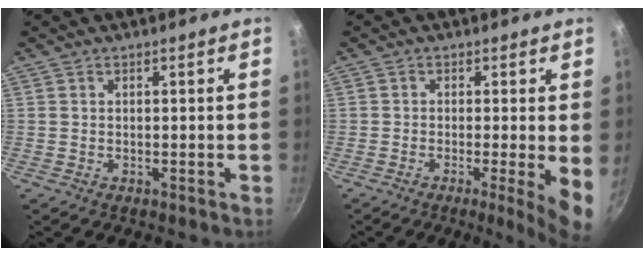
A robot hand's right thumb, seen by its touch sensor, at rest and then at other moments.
{"total": 6.5, "force": [-1.0, 0.7, 6.4], "torque": [-0.086, -0.010, -0.017]}